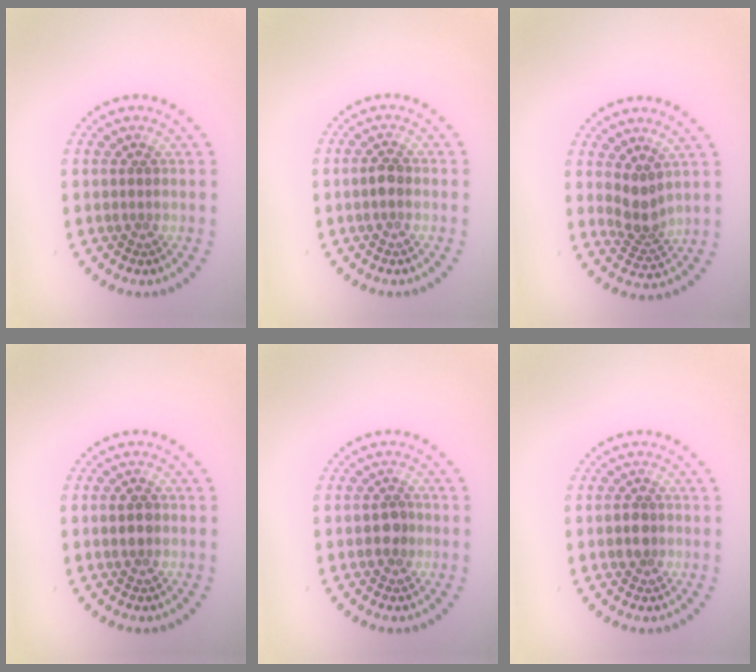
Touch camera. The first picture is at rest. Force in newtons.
{"total": 1.2, "press": 1.2, "slide": 0.1}
{"total": 2.6, "press": 2.0, "slide": 1.7}
{"total": 1.4, "press": 1.4, "slide": 0.1}
{"total": 1.5, "press": 1.4, "slide": 0.5}
{"total": 1.4, "press": 1.3, "slide": 0.5}